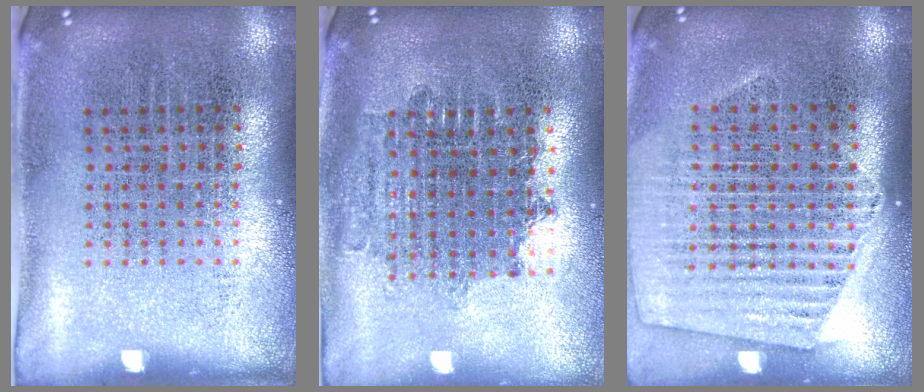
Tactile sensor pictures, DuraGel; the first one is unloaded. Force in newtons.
{"total": 1.7, "press": 1.4, "slide": 1.0}
{"total": 1.6, "press": 1.4, "slide": 0.6}